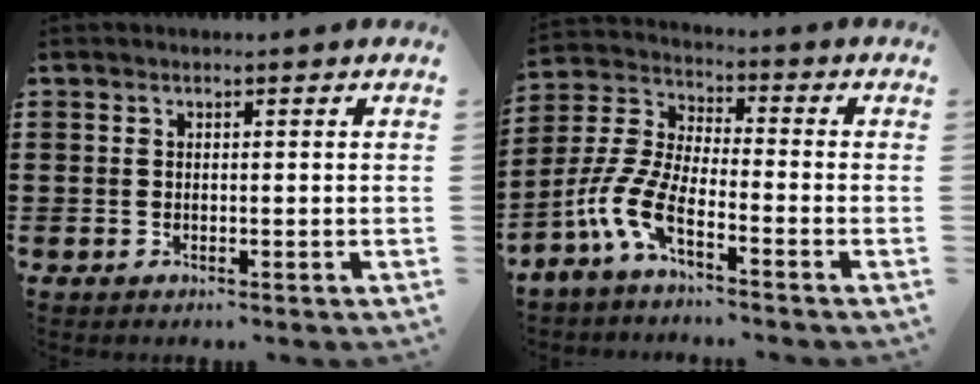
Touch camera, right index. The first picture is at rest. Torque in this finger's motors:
{"motor_torque": [0.75, -0.69, 0.80, 0.21]}